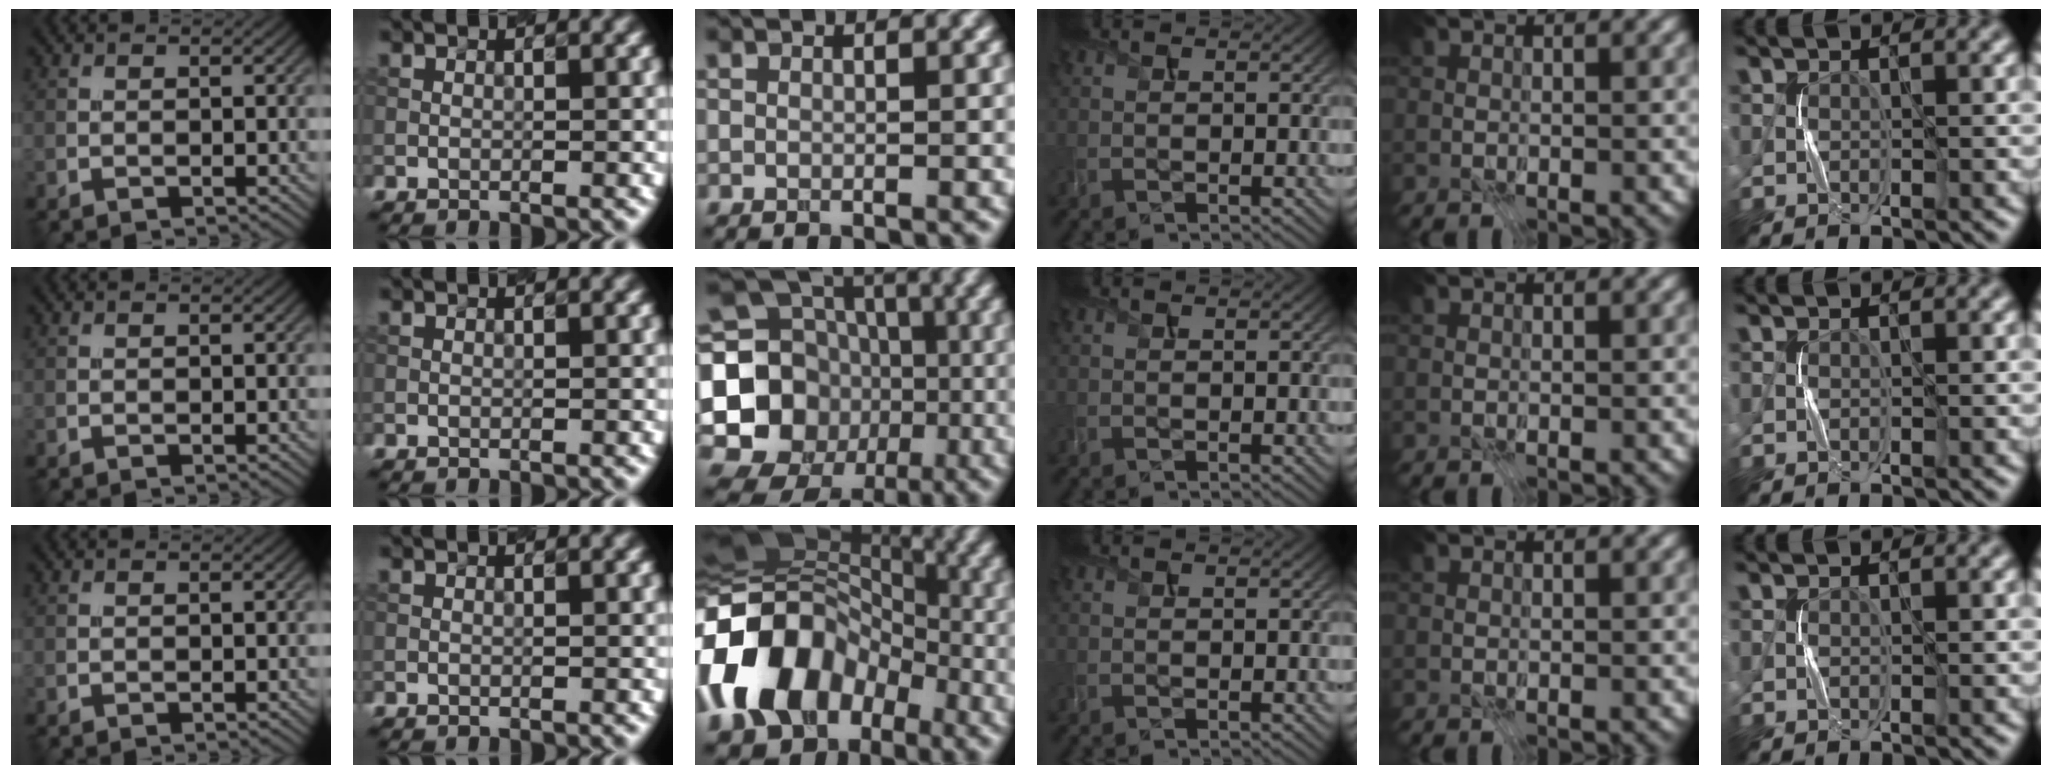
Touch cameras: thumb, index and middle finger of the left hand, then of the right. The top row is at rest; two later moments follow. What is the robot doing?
{"motion": "press", "object": "stapler"}